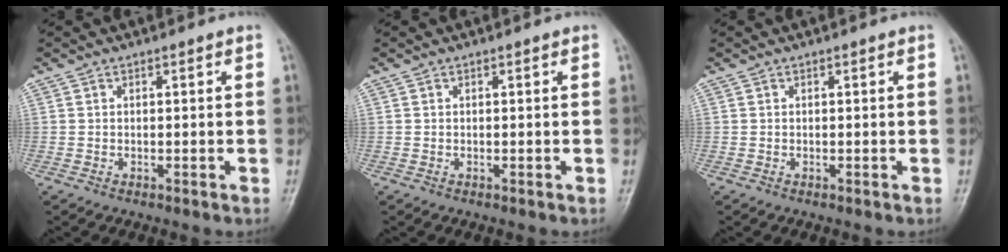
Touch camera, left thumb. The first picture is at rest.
{"total": 0.0}
{"total": 0.0}